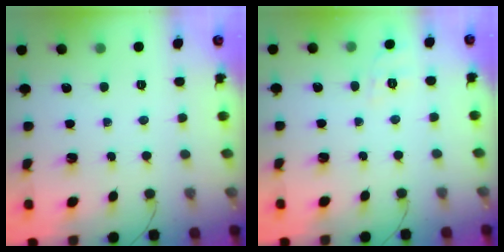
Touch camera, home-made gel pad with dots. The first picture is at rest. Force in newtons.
{"total": 5.3, "press": 4.8, "slide": 2.2}